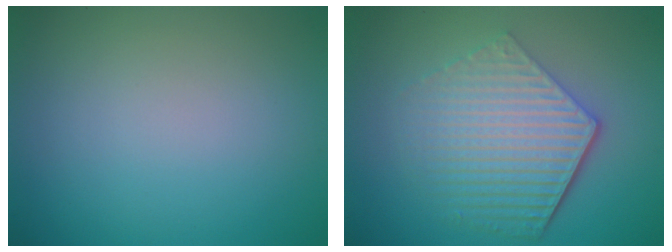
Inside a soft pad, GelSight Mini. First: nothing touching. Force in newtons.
{"total": 6.3, "press": 4.5, "slide": 4.4}